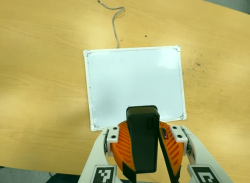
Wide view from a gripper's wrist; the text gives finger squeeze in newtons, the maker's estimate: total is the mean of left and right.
{"total": 10.9, "left": 10.8, "right": 11.0}